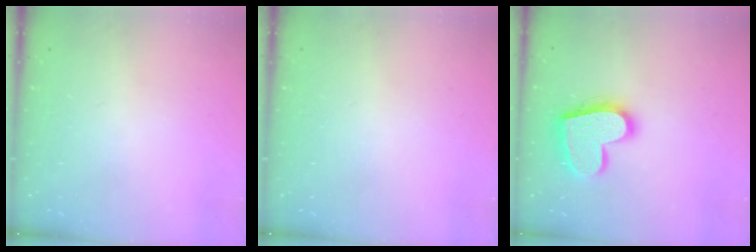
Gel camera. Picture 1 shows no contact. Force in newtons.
{"total": 0.0}
{"total": 17.6, "press": 17.6, "slide": 1.4}